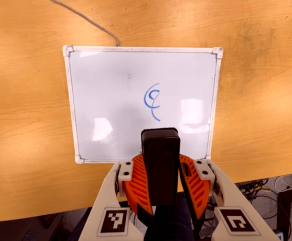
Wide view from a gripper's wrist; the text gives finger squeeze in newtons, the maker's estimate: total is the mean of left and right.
{"total": 9.4, "left": 9.5, "right": 9.3}